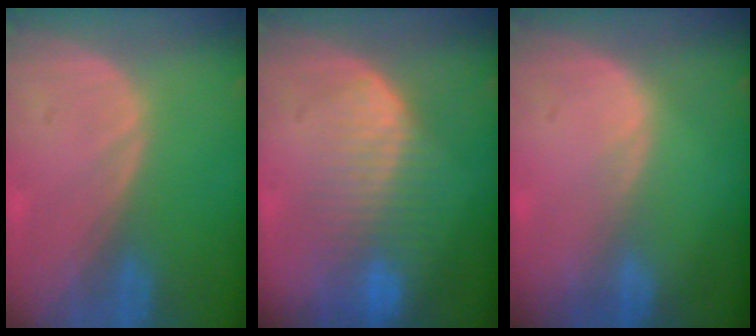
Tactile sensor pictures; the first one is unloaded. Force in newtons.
{"total": 8.3, "press": 7.3, "slide": 4.0}
{"total": 0.8, "press": 0.5, "slide": 0.7}